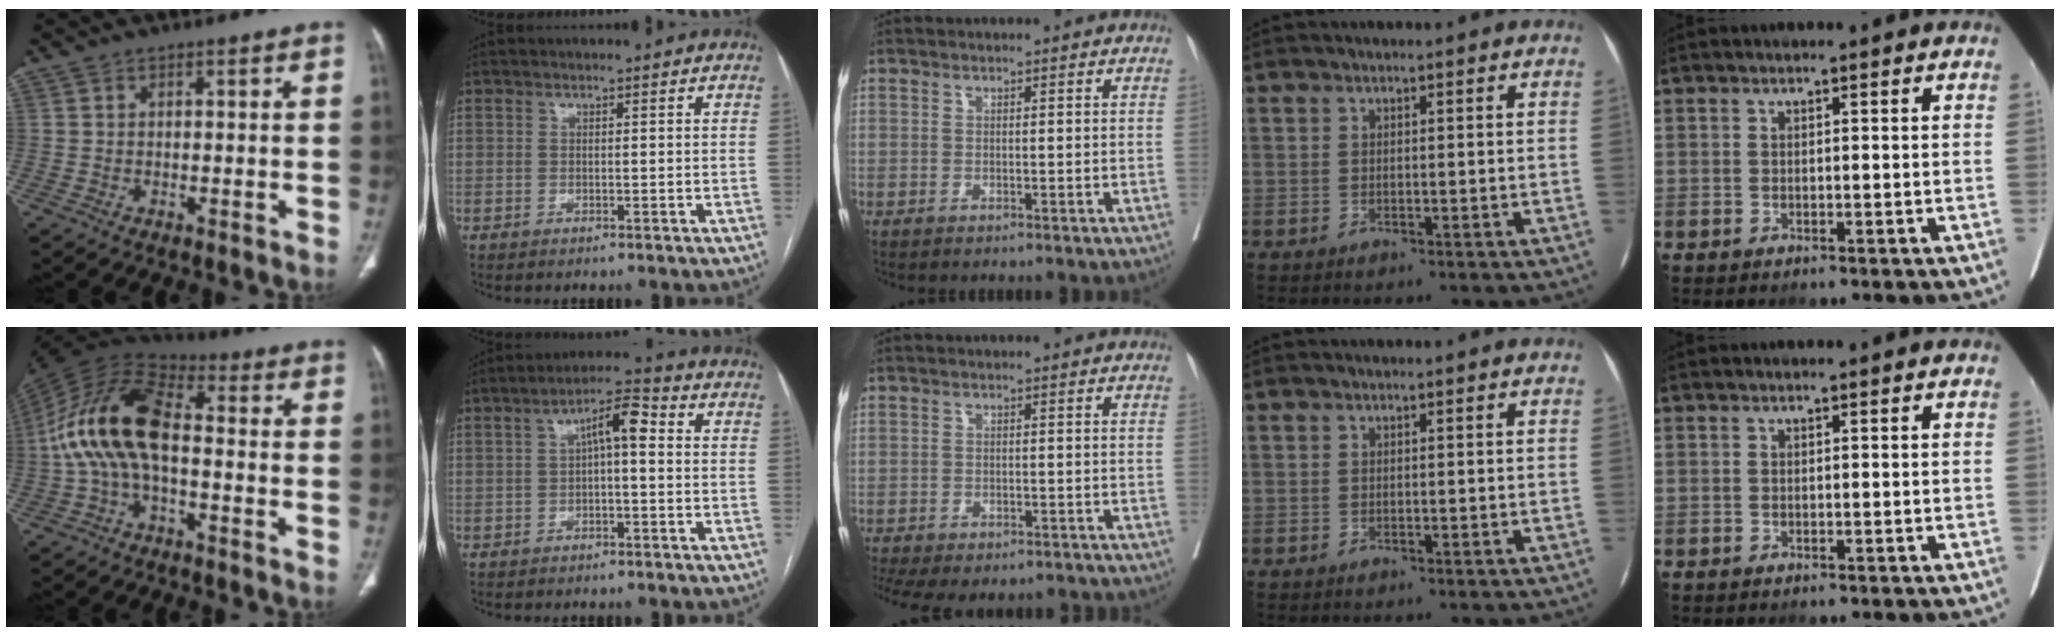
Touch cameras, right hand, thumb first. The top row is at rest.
{"thumb": {"total": 15.7, "force": [-1.5, 8.3, 13.3], "torque": [-0.257, 0.039, -0.038]}, "index": {"total": 5.8, "force": [0.6, 1.5, 5.6], "torque": [-0.093, 0.028, 0.009]}, "middle": {"total": 13.3, "force": [-10.6, 5.4, 5.8], "torque": [-0.147, -0.006, -0.136]}}